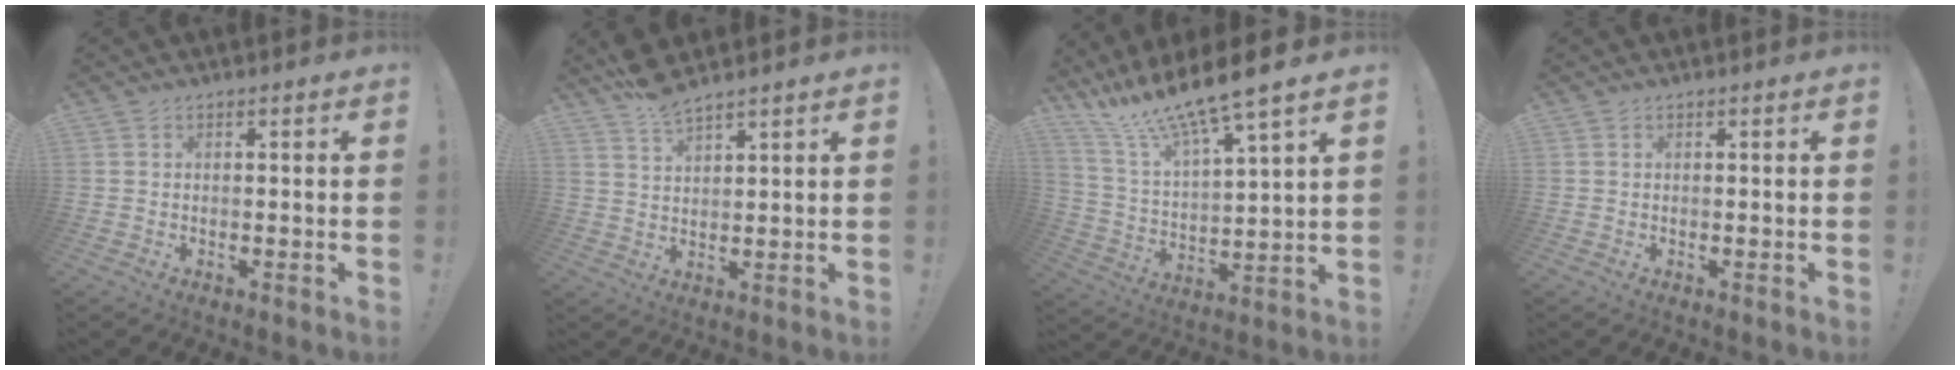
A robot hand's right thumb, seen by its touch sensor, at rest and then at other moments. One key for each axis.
{"total": 5.8, "fx": 5.1, "fy": 1.1, "fz": 2.6, "tx": -0.049, "ty": -0.030, "tz": 0.093}
{"total": 12.9, "fx": 11.1, "fy": -0.1, "fz": 6.5, "tx": -0.145, "ty": -0.090, "tz": 0.190}
{"total": 0.0}